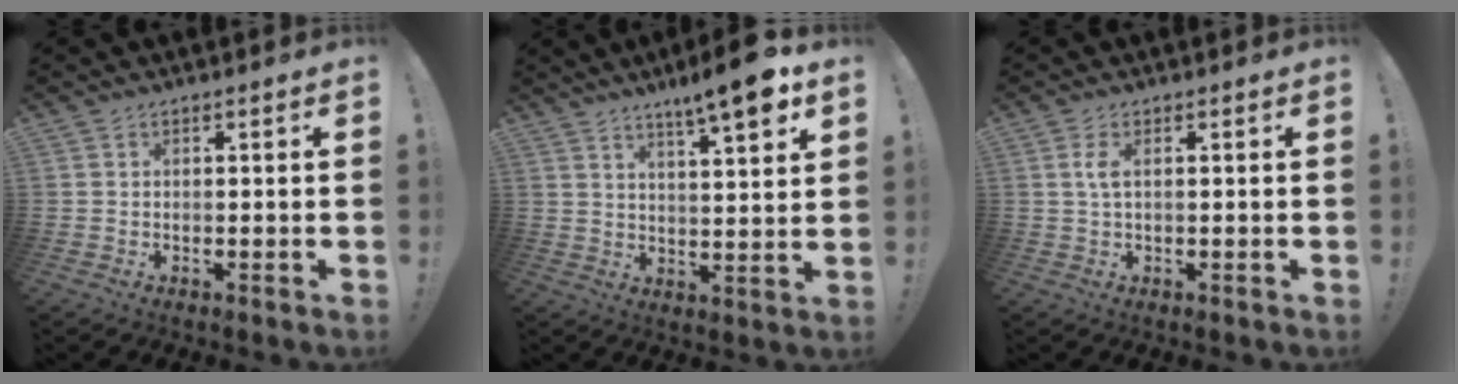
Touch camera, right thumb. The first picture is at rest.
{"total": 10.9, "force": [7.2, 1.1, 8.1], "torque": [-0.111, -0.049, 0.109]}
{"total": 2.5, "force": [0.5, 0.7, 2.4], "torque": [-0.041, -0.001, 0.007]}